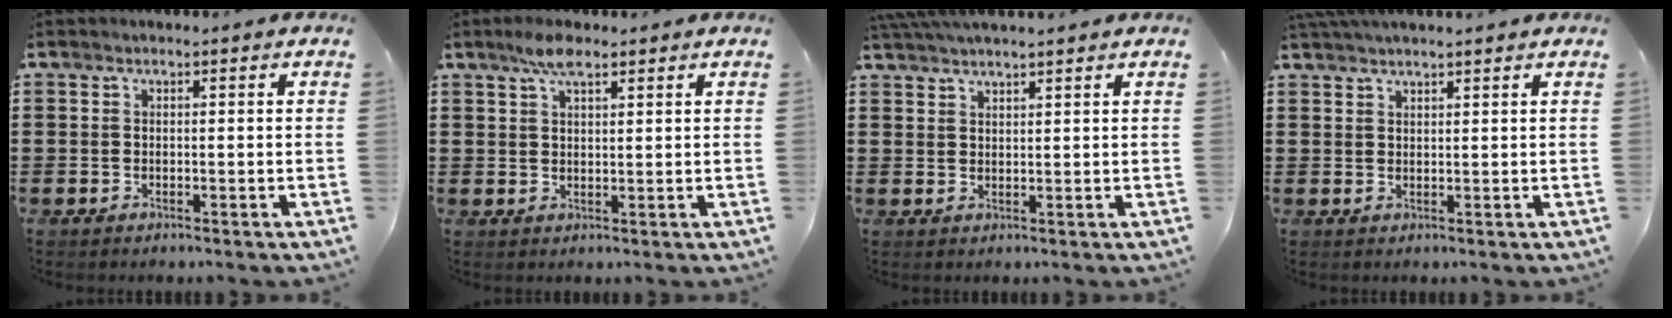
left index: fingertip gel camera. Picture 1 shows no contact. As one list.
[{"total": 4.3, "force": [2.8, 1.4, 2.9], "torque": [-0.065, 0.007, 0.050]}, {"total": 2.8, "force": [2.6, -0.1, 0.8], "torque": [-0.023, 0.000, 0.051]}, {"total": 2.0, "force": [1.9, 0.1, 0.6], "torque": [-0.016, 0.002, 0.037]}]